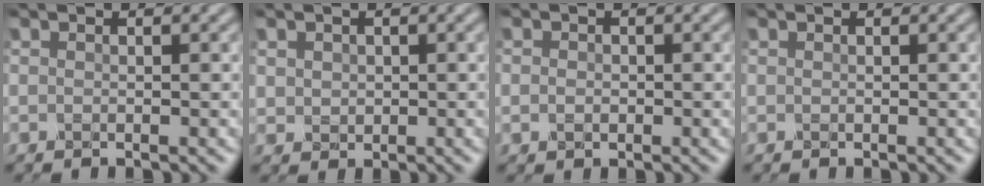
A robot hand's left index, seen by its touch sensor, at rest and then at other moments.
{"total": 1.5, "force": [0.4, 1.3, 0.5], "torque": [-0.009, -0.005, 0.011]}
{"total": 1.2, "force": [-0.2, 1.0, 0.6], "torque": [-0.010, -0.002, -0.006]}
{"total": 0.0}